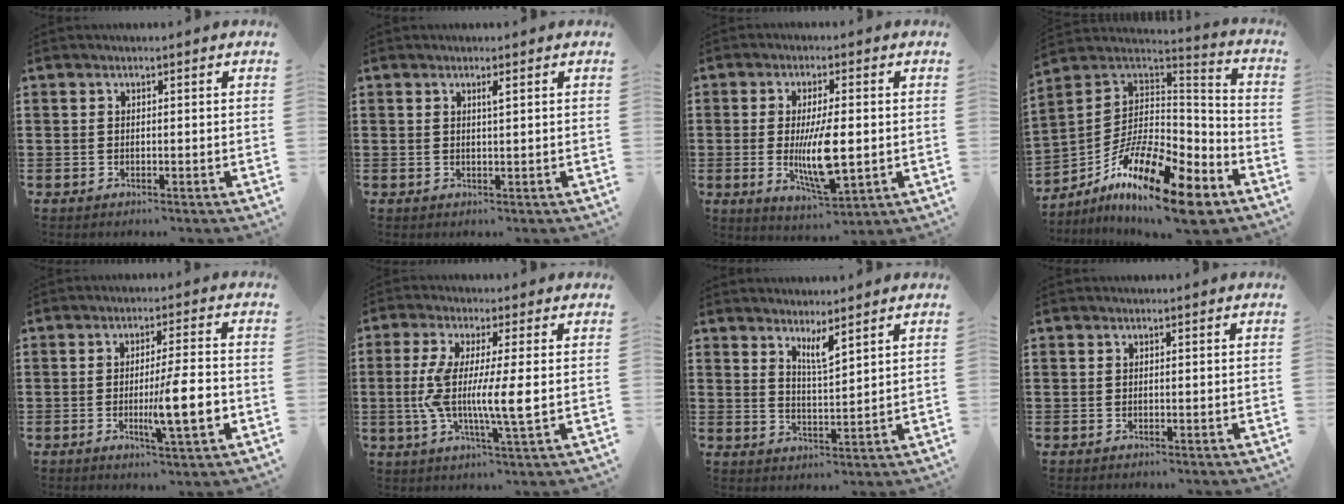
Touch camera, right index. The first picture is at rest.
{"total": 1.0, "force": [0.5, -0.1, 0.9], "torque": [-0.017, -0.003, 0.008]}
{"total": 9.7, "force": [-1.2, 3.0, 9.2], "torque": [-0.189, -0.016, -0.021]}
{"total": 17.8, "force": [-10.8, 5.3, 13.1], "torque": [-0.245, 0.030, -0.185]}
{"total": 9.4, "force": [-2.1, 1.2, 9.1], "torque": [-0.146, -0.012, -0.035]}
{"total": 8.6, "force": [-0.8, 0.4, 8.5], "torque": [-0.174, -0.015, -0.021]}
{"total": 3.7, "force": [2.9, 0.5, 2.2], "torque": [-0.042, -0.003, 0.049]}
{"total": 0.0}